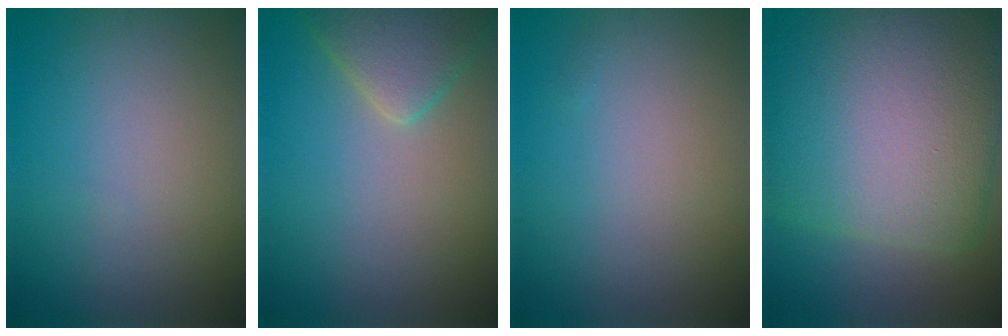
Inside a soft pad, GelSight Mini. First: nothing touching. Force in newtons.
{"total": 4.4, "press": 4.4, "slide": 0.2}
{"total": 0.0}
{"total": 15.3, "press": 15.3, "slide": 0.6}